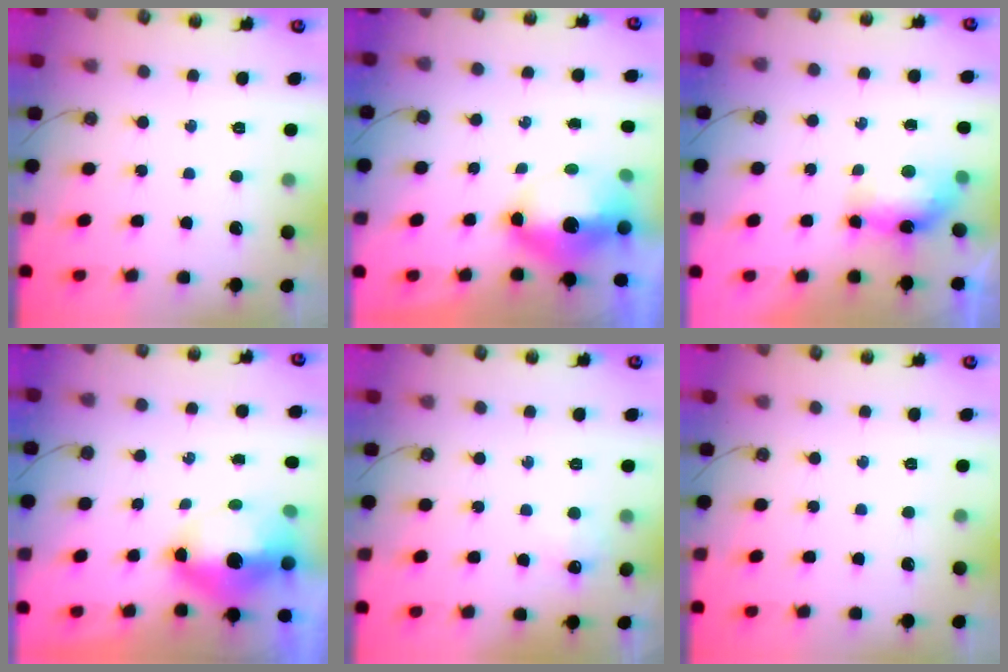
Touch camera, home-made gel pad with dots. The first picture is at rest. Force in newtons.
{"total": 8.5, "press": 8.4, "slide": 0.9}
{"total": 7.8, "press": 7.6, "slide": 1.8}
{"total": 9.3, "press": 9.2, "slide": 1.4}
{"total": 5.5, "press": 5.5, "slide": 0.8}
{"total": 0.0}